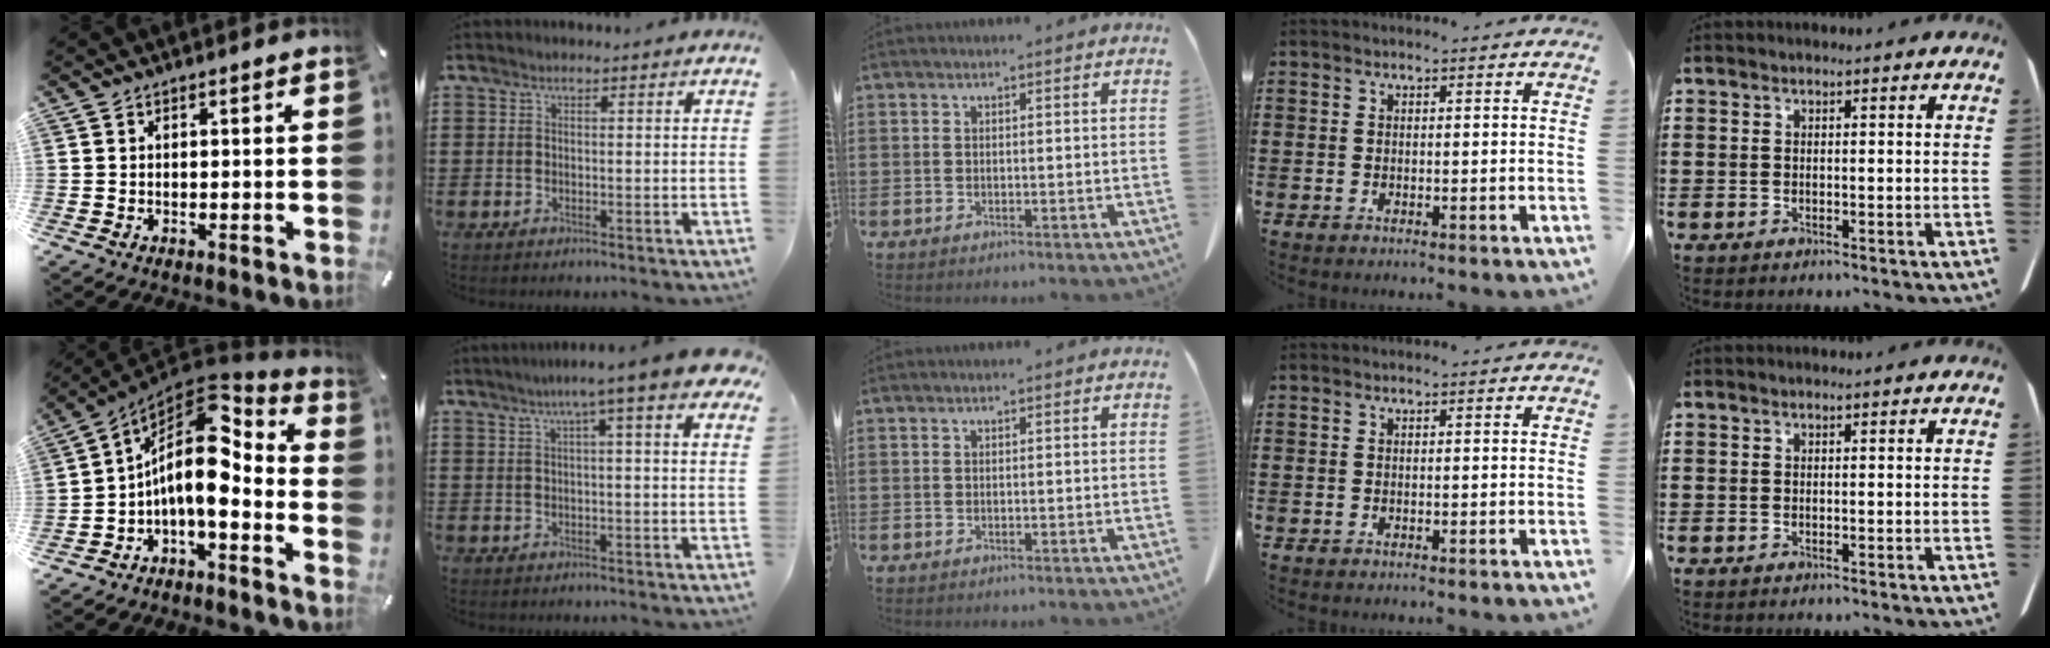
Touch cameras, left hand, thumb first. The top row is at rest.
{"thumb": {"total": 14.2, "force": [1.1, 7.5, 12.0], "torque": [-0.223, -0.040, 0.014]}, "index": {"total": 7.0, "force": [4.1, -0.3, 5.8], "torque": [-0.111, -0.001, 0.067]}}